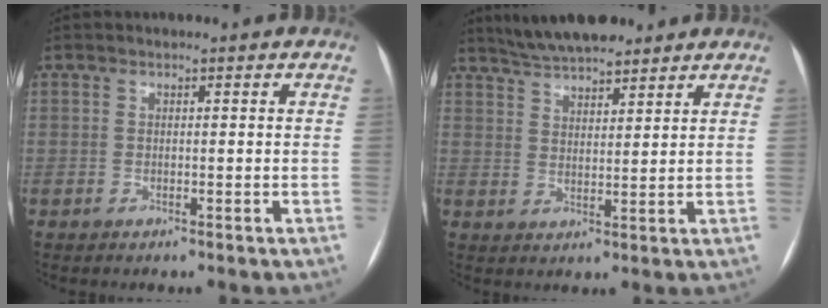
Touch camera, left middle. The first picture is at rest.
{"total": 10.0, "force": [8.6, 2.5, 4.5], "torque": [-0.073, 0.022, 0.144]}